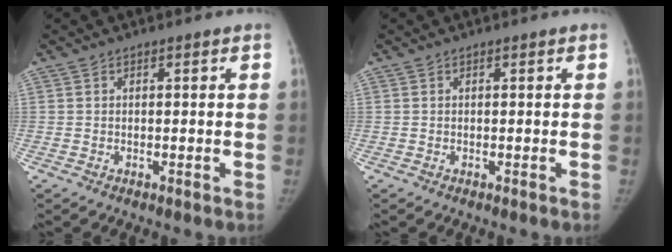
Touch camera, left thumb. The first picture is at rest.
{"total": 0.0}